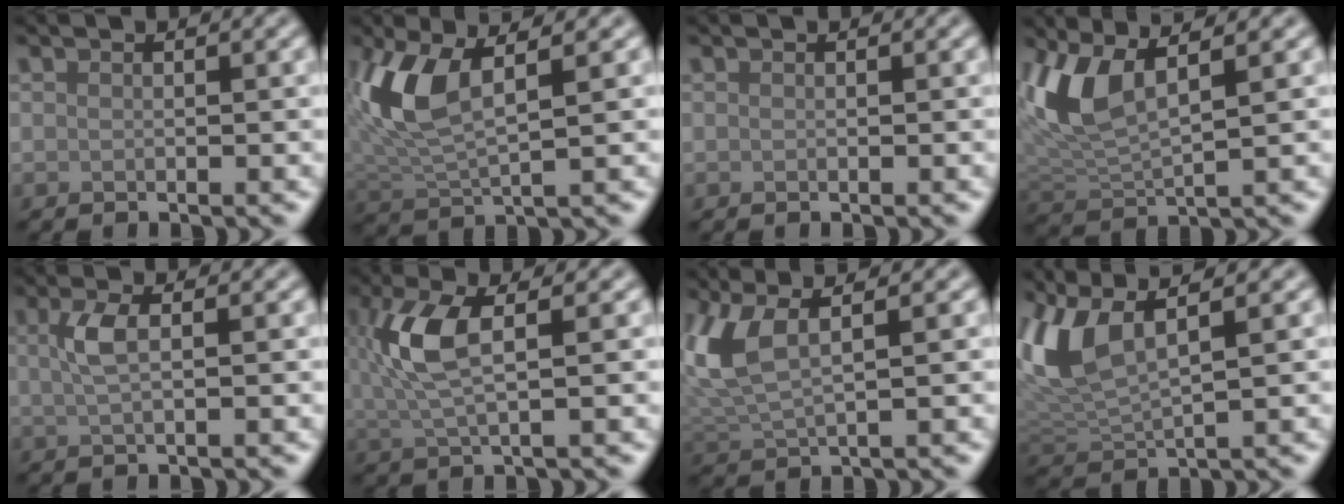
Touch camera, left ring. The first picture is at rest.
{"total": 6.1, "force": [2.1, 2.4, 5.2], "torque": [-0.127, -0.001, 0.044]}
{"total": 0.0}
{"total": 5.4, "force": [2.5, 1.9, 4.5], "torque": [-0.110, -0.002, 0.051]}
{"total": 2.4, "force": [0.5, 0.7, 2.2], "torque": [-0.046, 0.004, 0.010]}
{"total": 5.1, "force": [0.9, 1.7, 4.7], "torque": [-0.112, 0.005, 0.016]}
{"total": 4.8, "force": [2.2, 1.5, 4.0], "torque": [-0.105, 0.003, 0.047]}
{"total": 6.6, "force": [3.2, 2.2, 5.4], "torque": [-0.131, 0.010, 0.064]}